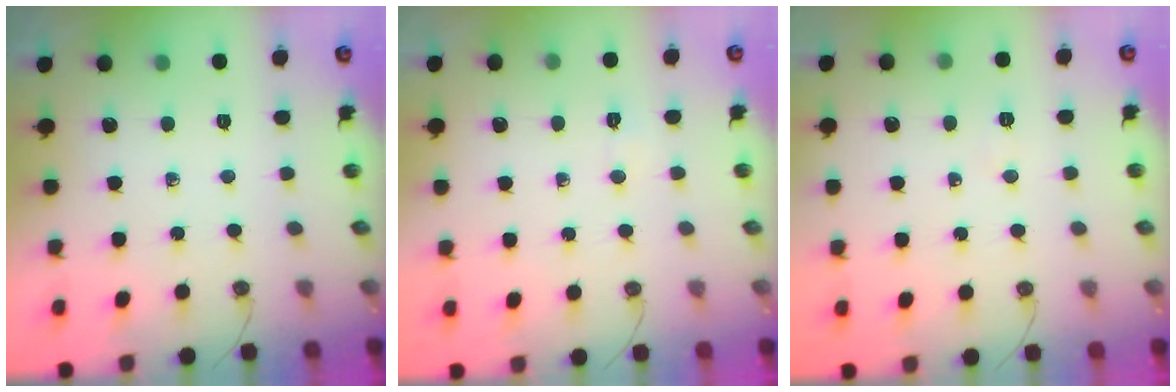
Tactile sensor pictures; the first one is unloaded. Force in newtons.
{"total": 2.9, "press": 2.6, "slide": 1.4}
{"total": 4.7, "press": 3.3, "slide": 3.3}